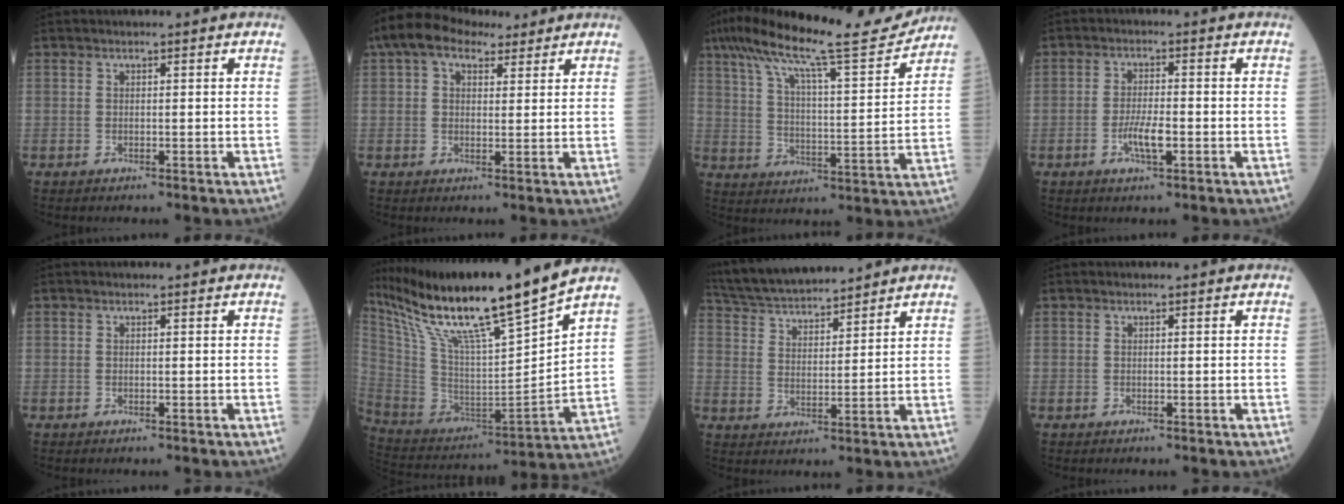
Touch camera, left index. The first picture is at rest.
{"total": 9.0, "force": [6.2, 4.5, 4.8], "torque": [-0.092, 0.044, 0.109]}
{"total": 17.5, "force": [15.3, 0.5, 8.4], "torque": [-0.154, 0.008, 0.238]}
{"total": 4.2, "force": [-1.4, 0.9, 3.8], "torque": [-0.076, 0.000, -0.026]}
{"total": 0.0}
{"total": 21.5, "force": [17.2, -0.9, 12.8], "torque": [-0.232, -0.020, 0.310]}
{"total": 13.8, "force": [12.8, 1.9, 4.7], "torque": [-0.095, 0.029, 0.229]}
{"total": 0.0}